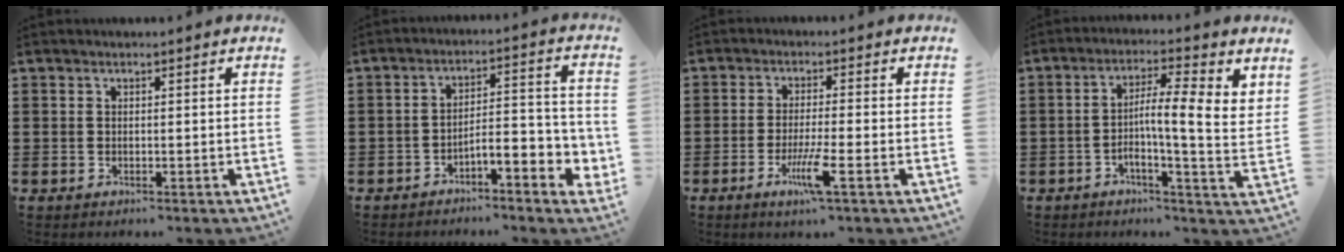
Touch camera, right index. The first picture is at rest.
{"total": 4.6, "force": [-3.2, 1.2, 3.1], "torque": [-0.055, -0.006, -0.064]}
{"total": 5.9, "force": [-2.7, 0.2, 5.3], "torque": [-0.105, -0.018, -0.050]}
{"total": 6.3, "force": [1.0, 0.9, 6.1], "torque": [-0.107, -0.021, 0.009]}